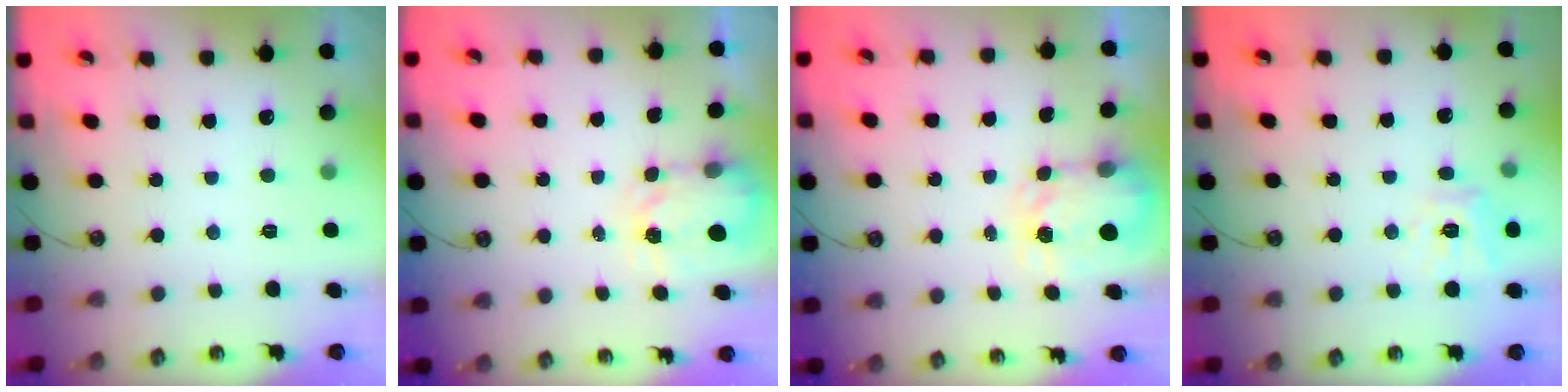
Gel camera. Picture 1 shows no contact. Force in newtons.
{"total": 4.0, "press": 3.9, "slide": 0.6}
{"total": 4.0, "press": 4.0, "slide": 0.5}
{"total": 10.4, "press": 10.4, "slide": 1.1}